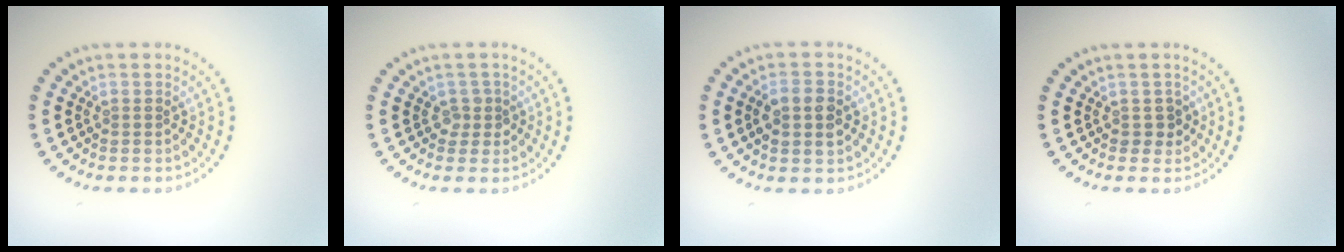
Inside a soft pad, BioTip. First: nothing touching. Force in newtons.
{"total": 1.3, "press": 1.0, "slide": 0.8}
{"total": 2.9, "press": 2.9, "slide": 0.2}
{"total": 1.2, "press": 1.1, "slide": 0.5}